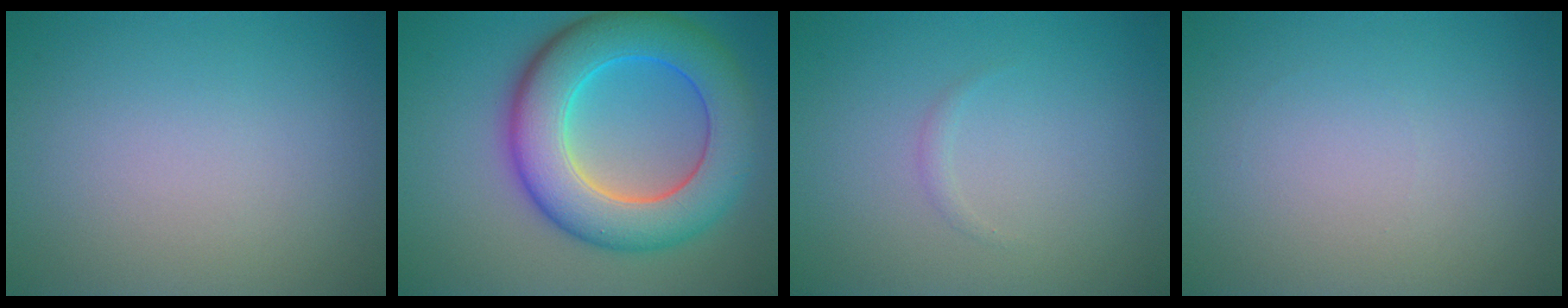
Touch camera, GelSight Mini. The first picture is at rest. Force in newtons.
{"total": 10.0, "press": 10.0, "slide": 0.4}
{"total": 0.5, "press": 0.5, "slide": 0.0}
{"total": 0.0}